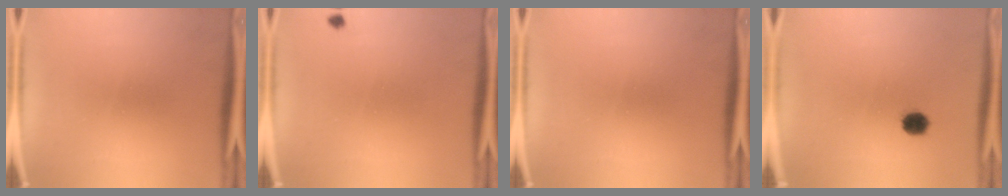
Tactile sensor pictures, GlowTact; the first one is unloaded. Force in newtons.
{"total": 0.7}
{"total": 0.0}
{"total": 3.7}